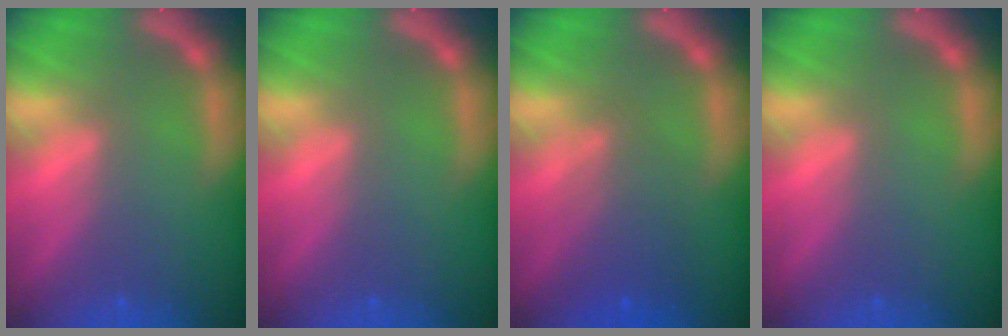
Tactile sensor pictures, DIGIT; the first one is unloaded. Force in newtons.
{"total": 0.0}
{"total": 4.1}
{"total": 0.0}